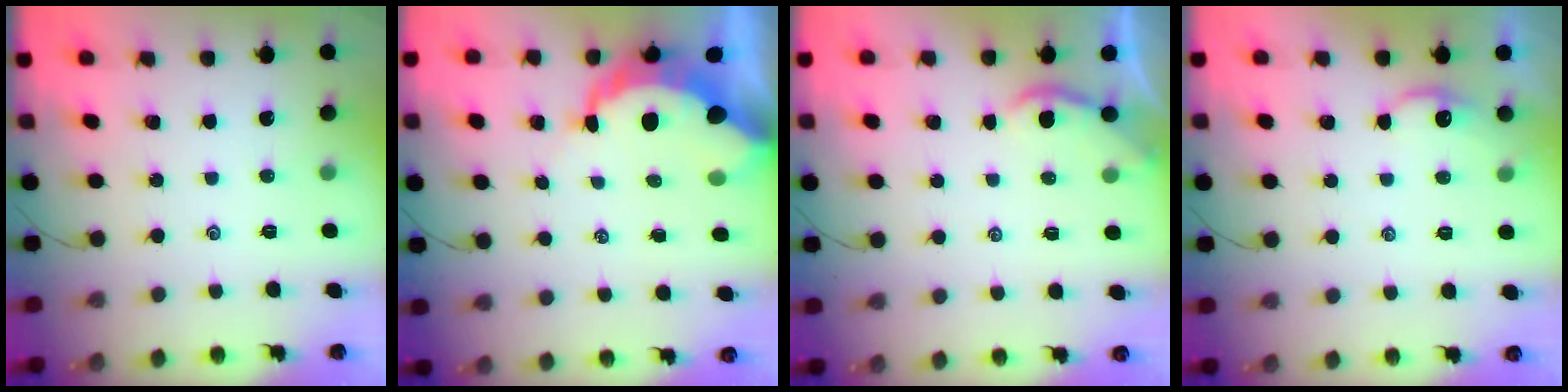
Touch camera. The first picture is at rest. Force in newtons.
{"total": 9.5, "press": 9.5, "slide": 0.8}
{"total": 1.3, "press": 1.3, "slide": 0.3}
{"total": 2.6, "press": 2.6, "slide": 0.3}